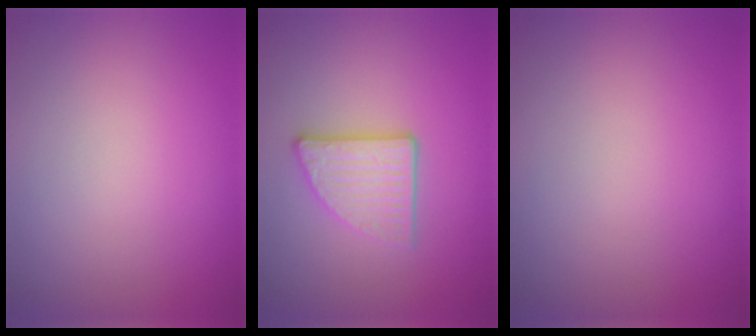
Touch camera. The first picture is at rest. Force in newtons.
{"total": 3.5, "press": 3.0, "slide": 1.7}
{"total": 0.0}